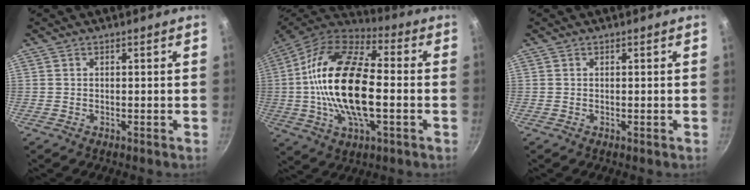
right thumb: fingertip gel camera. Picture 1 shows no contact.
{"total": 22.6, "force": [-1.3, 10.8, 19.8], "torque": [-0.371, 0.029, -0.039]}
{"total": 0.0}